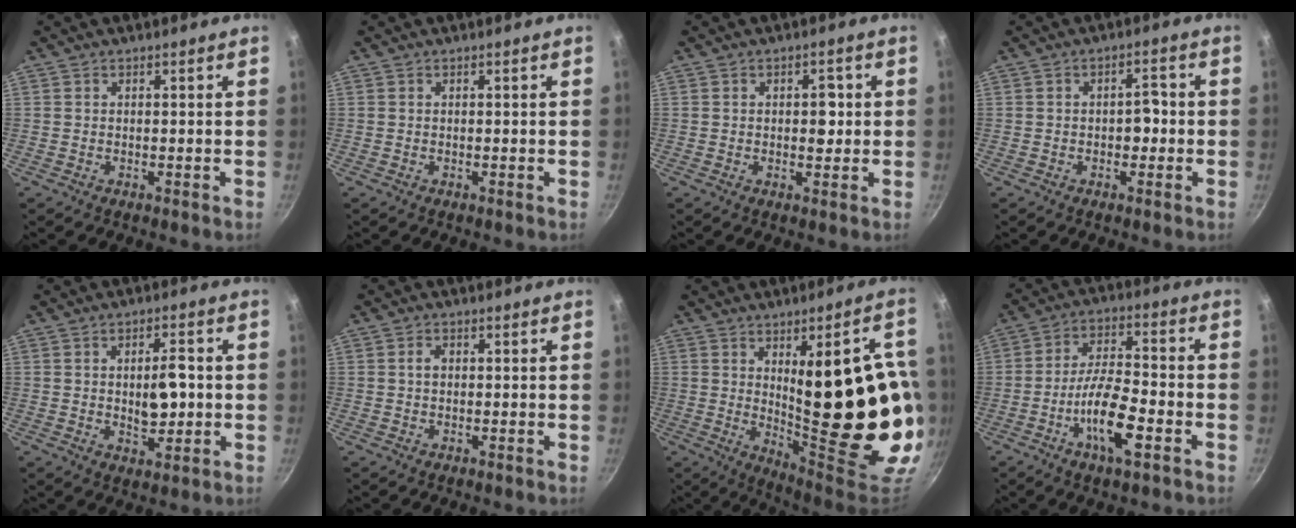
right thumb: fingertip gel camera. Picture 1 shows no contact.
{"total": 0.0}
{"total": 3.3, "force": [0.3, 2.1, 2.6], "torque": [-0.019, 0.002, 0.003]}
{"total": 3.3, "force": [-0.6, 2.0, 2.5], "torque": [-0.014, 0.015, -0.009]}
{"total": 7.0, "force": [-0.1, 3.5, 6.1], "torque": [-0.075, -0.001, 0.003]}
{"total": 1.6, "force": [0.2, 1.1, 1.1], "torque": [-0.019, 0.005, 0.002]}
{"total": 27.4, "force": [0.5, 8.9, 25.9], "torque": [-0.330, -0.028, 0.034]}
{"total": 11.3, "force": [-4.7, 3.5, 9.7], "torque": [-0.173, 0.028, -0.090]}